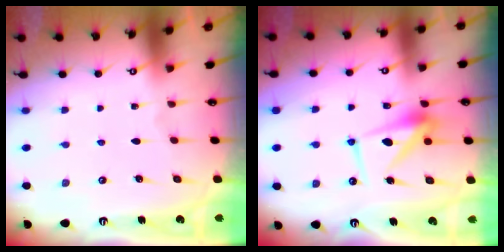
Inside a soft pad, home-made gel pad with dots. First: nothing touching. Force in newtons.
{"total": 10.6, "press": 10.6, "slide": 0.2}